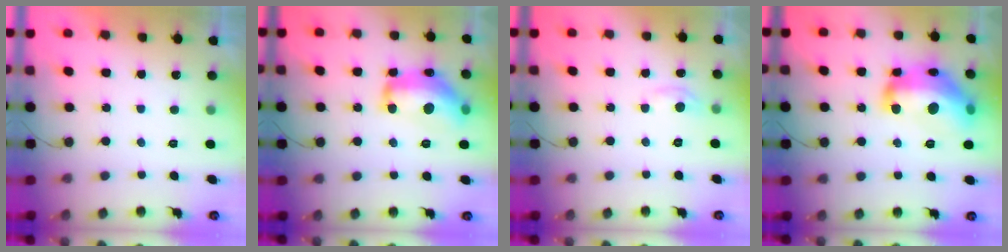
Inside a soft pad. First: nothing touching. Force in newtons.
{"total": 17.4, "press": 17.3, "slide": 1.1}
{"total": 4.3, "press": 4.3, "slide": 0.6}
{"total": 22.0, "press": 22.0, "slide": 1.3}